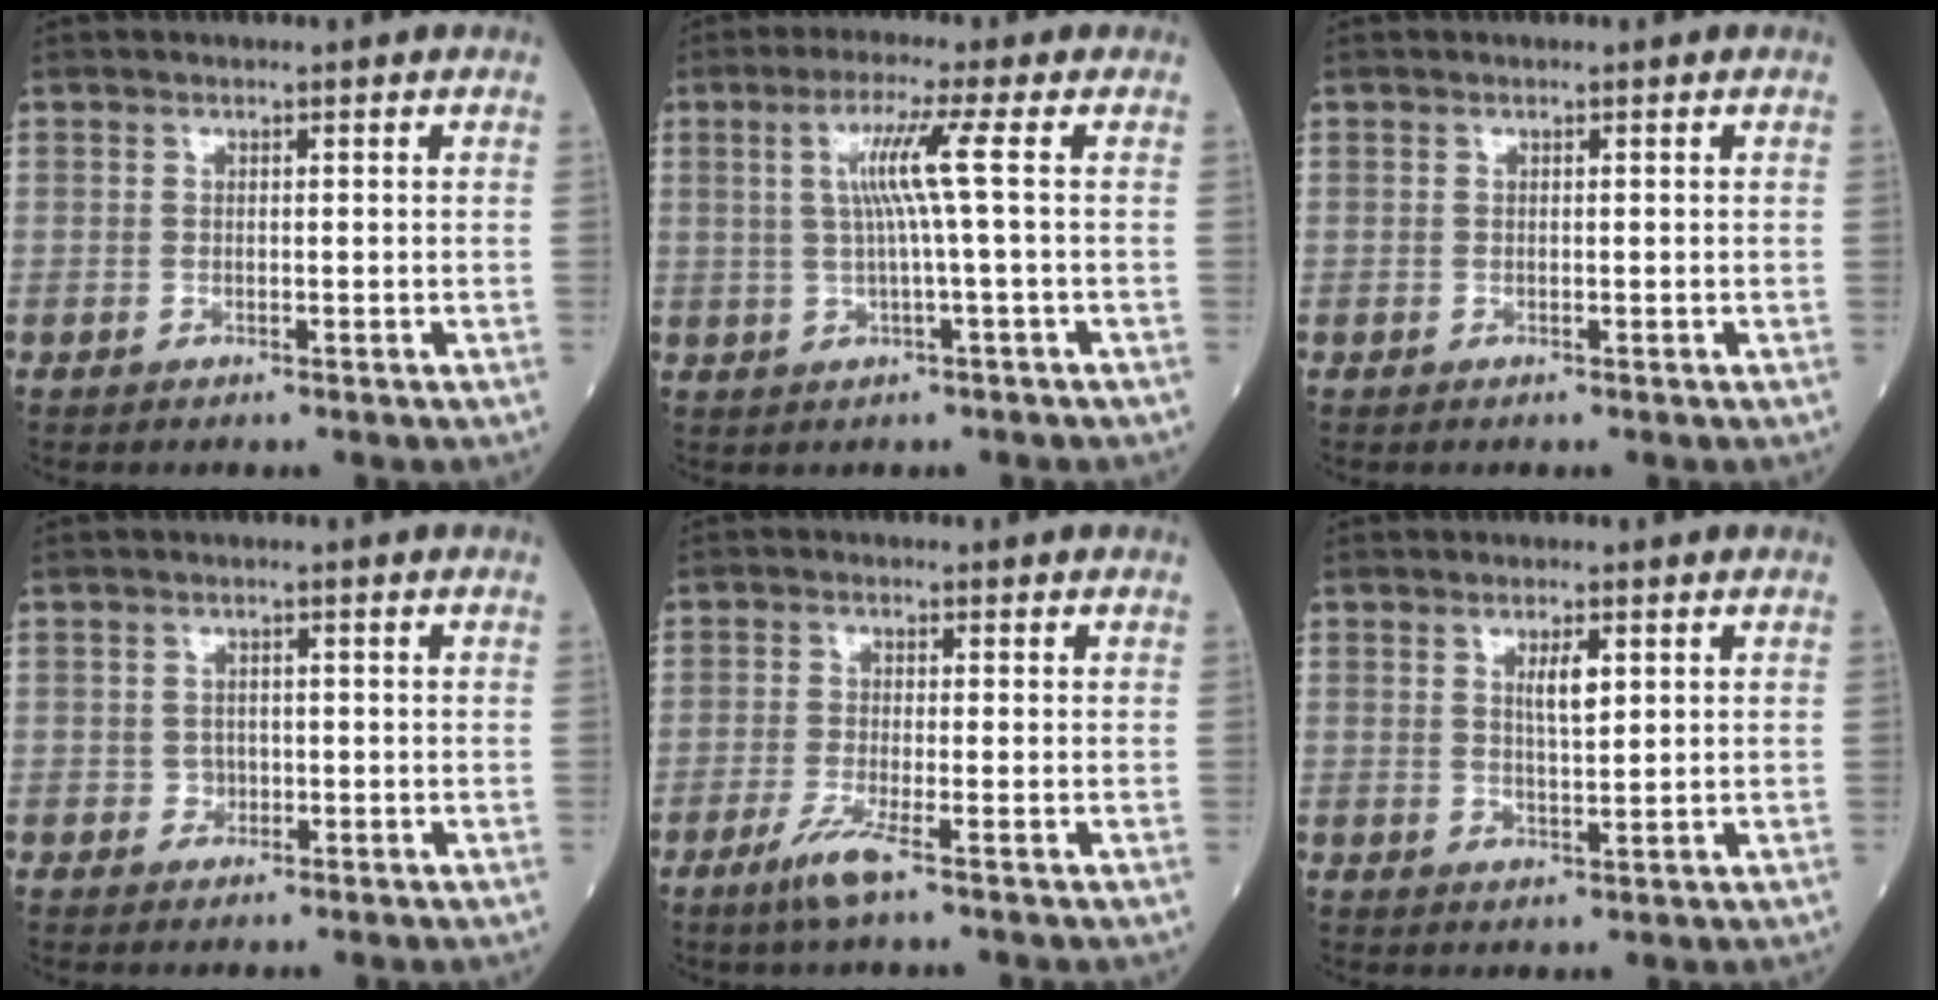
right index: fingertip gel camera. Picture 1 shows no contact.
{"total": 5.7, "force": [0.9, -1.4, 5.5], "torque": [-0.108, 0.007, 0.021]}
{"total": 0.0}
{"total": 1.4, "force": [-0.4, 1.3, 0.4], "torque": [-0.004, 0.005, -0.005]}
{"total": 4.0, "force": [-2.4, -0.3, 3.2], "torque": [-0.070, -0.013, -0.051]}
{"total": 3.2, "force": [1.3, 0.6, 2.9], "torque": [-0.052, -0.002, 0.023]}